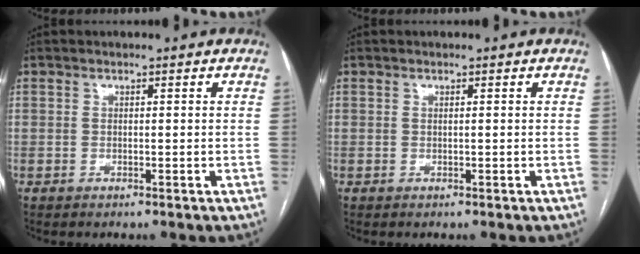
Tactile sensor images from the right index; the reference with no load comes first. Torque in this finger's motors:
{"motor_torque": [0.03, 0.05, -0.03, 0.01]}